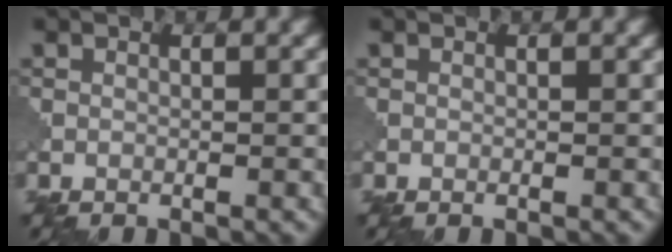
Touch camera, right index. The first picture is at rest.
{"total": 0.0}